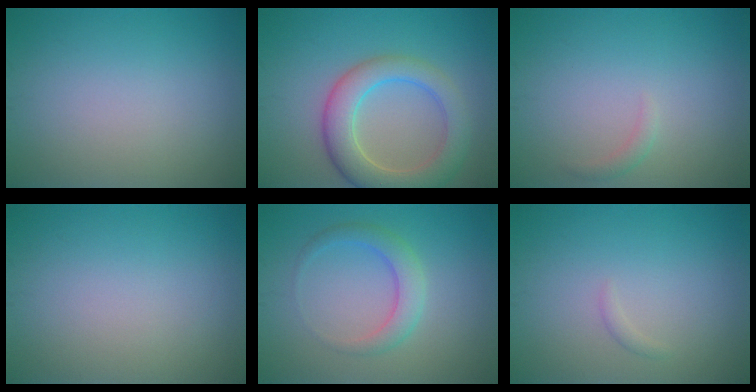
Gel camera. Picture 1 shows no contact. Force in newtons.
{"total": 6.1, "press": 6.1, "slide": 0.5}
{"total": 0.8, "press": 0.8, "slide": 0.1}
{"total": 0.0}
{"total": 2.8, "press": 2.8, "slide": 0.1}
{"total": 0.6, "press": 0.6, "slide": 0.1}